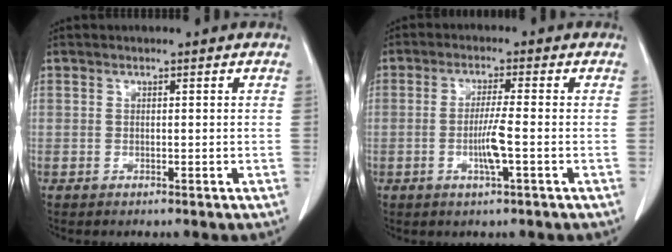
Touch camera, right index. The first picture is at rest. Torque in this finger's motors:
{"motor_torque": [-0.09, 0.11, 0.00, 0.04]}